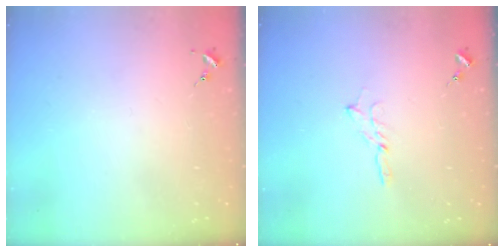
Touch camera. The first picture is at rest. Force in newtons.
{"total": 2.0, "press": 2.0, "slide": 0.2}